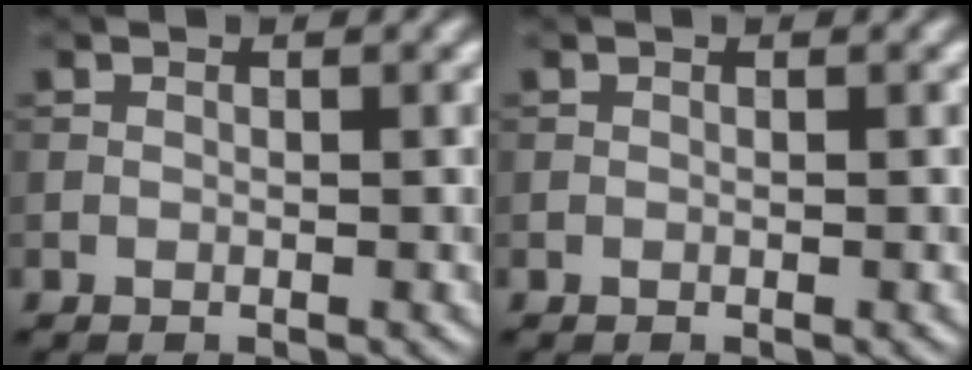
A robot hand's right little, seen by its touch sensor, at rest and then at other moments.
{"total": 0.0}